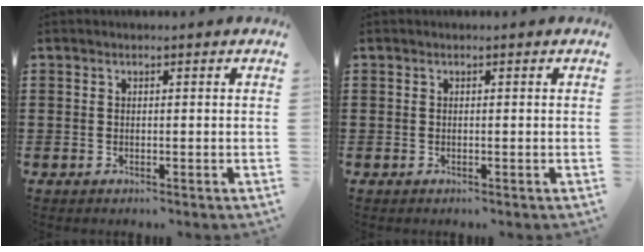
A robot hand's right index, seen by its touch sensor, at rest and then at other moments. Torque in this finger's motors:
{"motor_torque": [0.28, 0.24, 0.00, 0.00]}